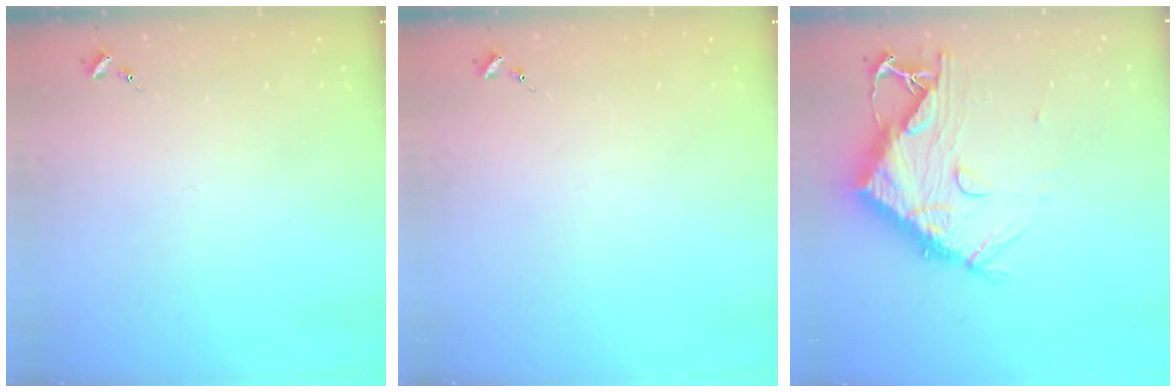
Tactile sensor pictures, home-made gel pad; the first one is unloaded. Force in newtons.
{"total": 0.0}
{"total": 13.2, "press": 13.1, "slide": 1.4}